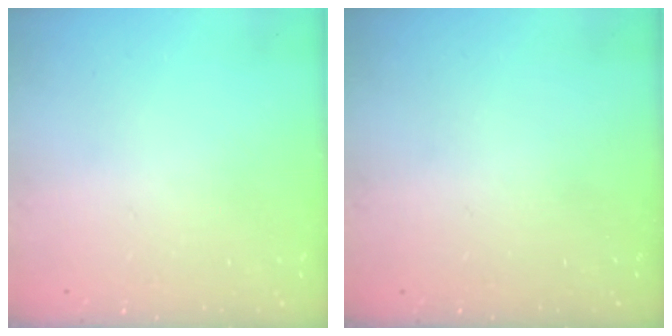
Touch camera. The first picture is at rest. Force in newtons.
{"total": 0.0}